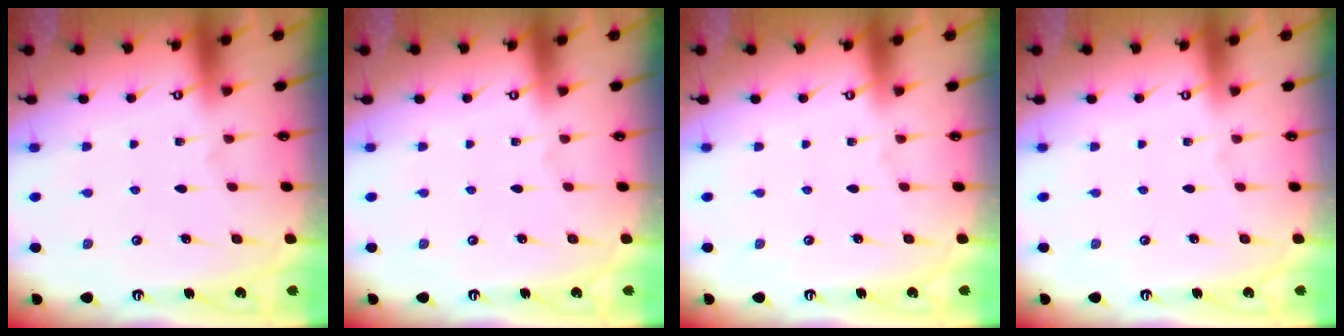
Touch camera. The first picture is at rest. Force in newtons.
{"total": 0.0}
{"total": 0.0}
{"total": 0.0}